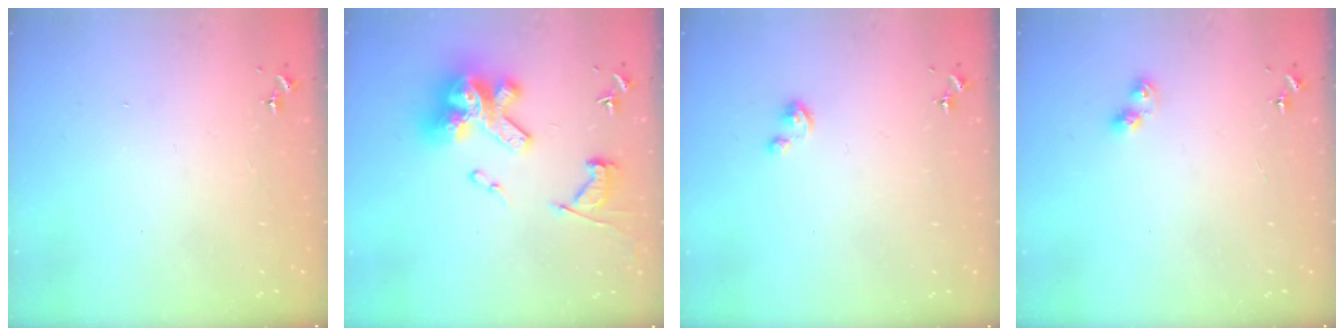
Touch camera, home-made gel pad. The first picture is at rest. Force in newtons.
{"total": 24.1, "press": 24.0, "slide": 2.3}
{"total": 2.8, "press": 2.8, "slide": 0.2}
{"total": 5.9, "press": 5.9, "slide": 0.2}